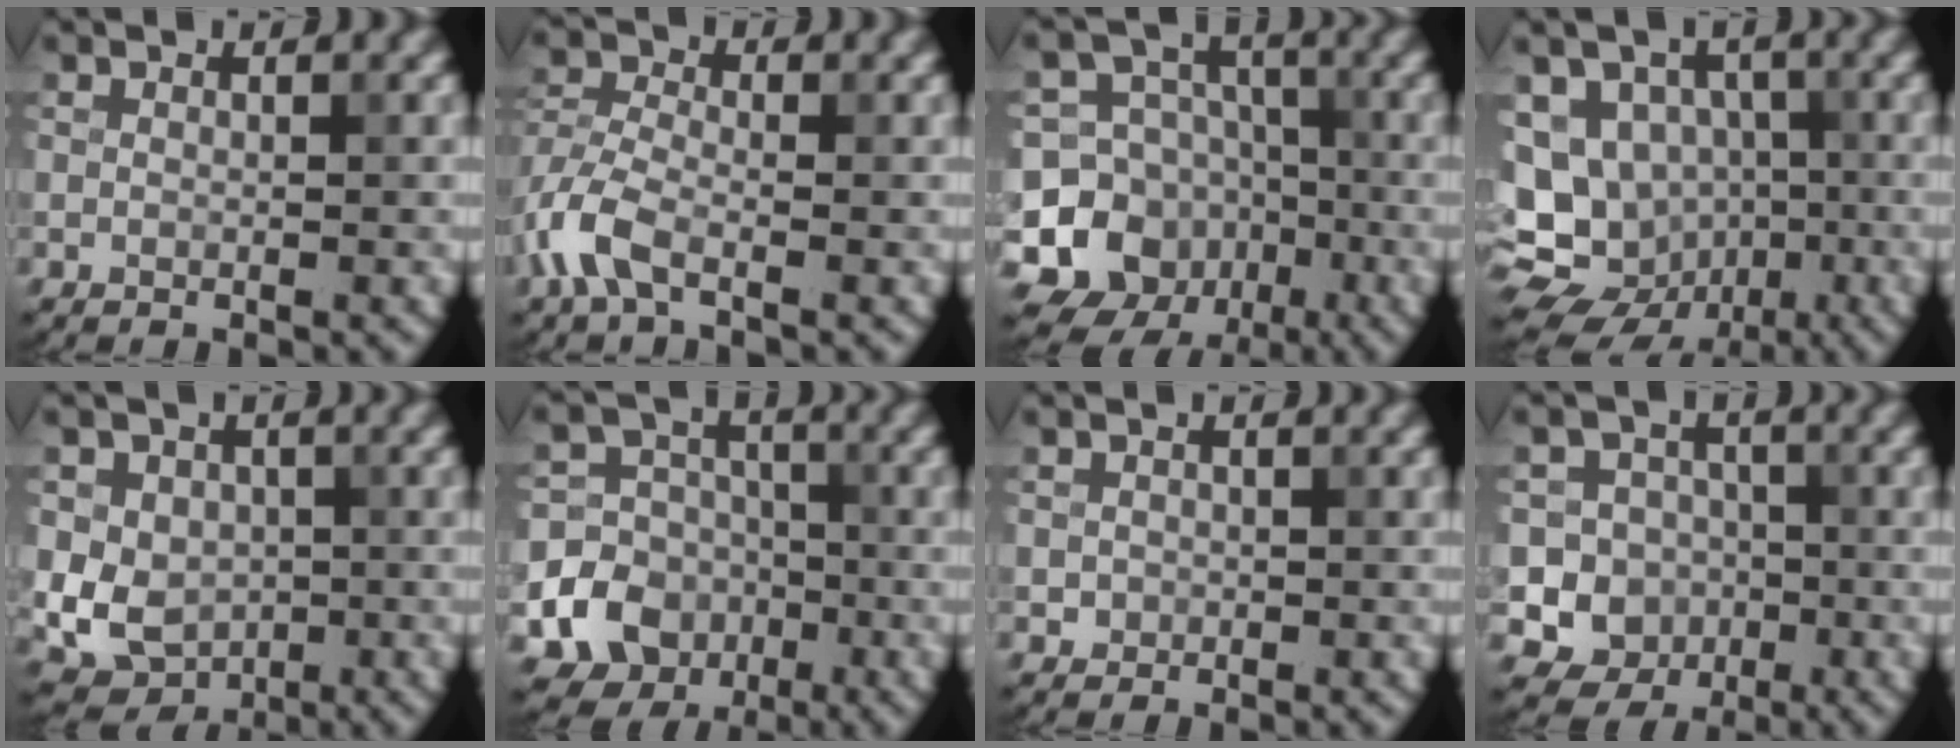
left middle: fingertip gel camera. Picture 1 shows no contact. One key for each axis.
{"total": 4.3, "fx": -2.3, "fy": 2.1, "fz": 3.0, "tx": -0.075, "ty": 0.001, "tz": -0.062}
{"total": 11.6, "fx": -3.9, "fy": 10.5, "fz": 2.9, "tx": -0.063, "ty": -0.002, "tz": -0.078}
{"total": 14.4, "fx": -4.2, "fy": 12.6, "fz": 5.5, "tx": -0.118, "ty": -0.011, "tz": -0.070}
{"total": 7.1, "fx": -0.4, "fy": 6.0, "fz": 3.8, "tx": -0.058, "ty": 0.001, "tz": -0.021}
{"total": 10.0, "fx": -3.8, "fy": 9.0, "fz": 2.4, "tx": -0.029, "ty": -0.020, "tz": -0.085}
{"total": 0.9, "fx": -0.1, "fy": 0.9, "fz": 0.1, "tx": 0.006, "ty": -0.003, "tz": -0.004}
{"total": 9.7, "fx": -2.8, "fy": 9.1, "fz": 1.8, "tx": -0.026, "ty": 0.008, "tz": -0.073}